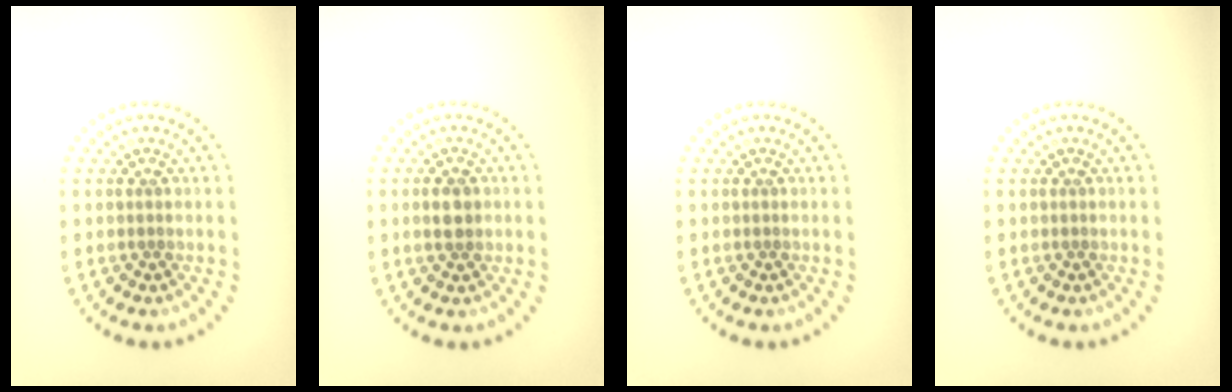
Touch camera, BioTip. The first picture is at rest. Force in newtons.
{"total": 2.4, "press": 2.4, "slide": 0.0}
{"total": 0.0}
{"total": 0.0}